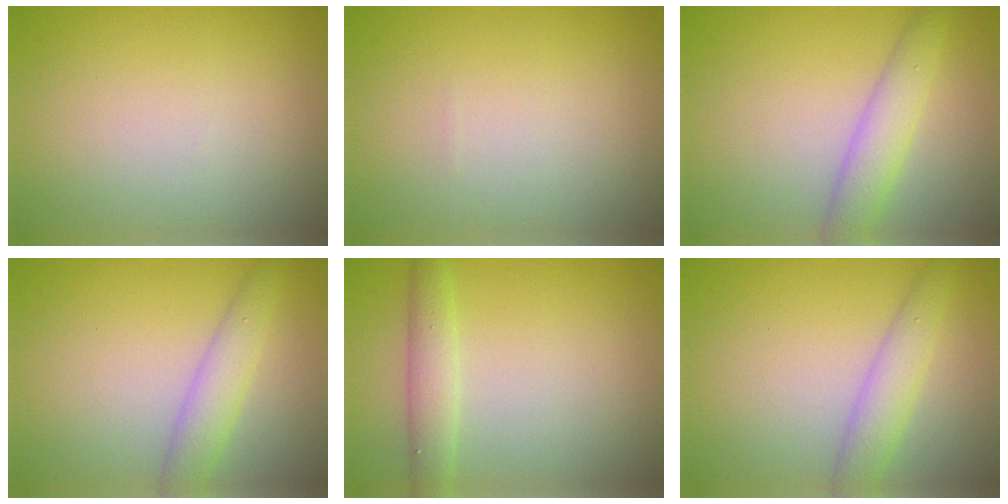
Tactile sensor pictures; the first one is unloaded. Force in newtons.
{"total": 0.0}
{"total": 3.2, "press": 3.2, "slide": 0.2}
{"total": 2.8, "press": 2.8, "slide": 0.0}
{"total": 2.4, "press": 2.4, "slide": 0.1}
{"total": 2.8, "press": 2.8, "slide": 0.0}